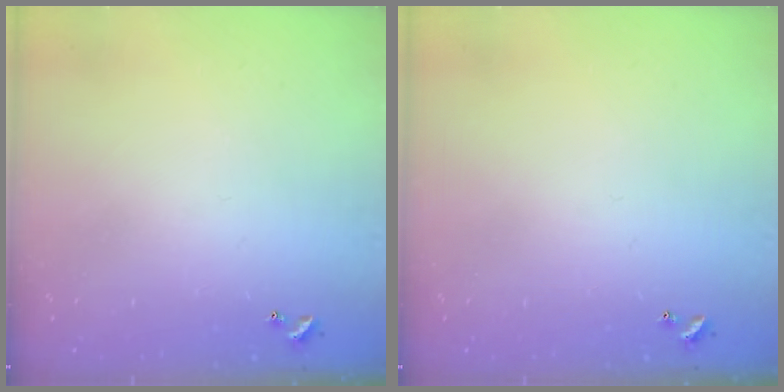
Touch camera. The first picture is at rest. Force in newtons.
{"total": 0.0}